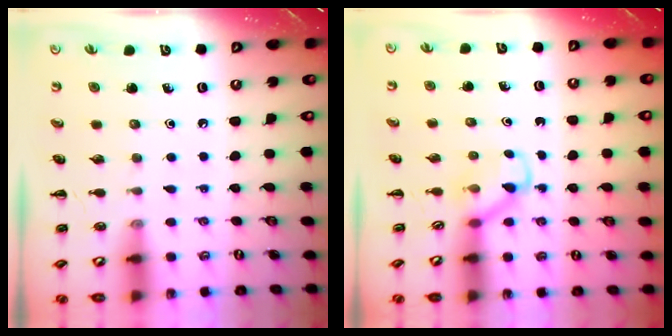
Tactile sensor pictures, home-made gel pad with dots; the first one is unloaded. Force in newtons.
{"total": 3.5, "press": 3.2, "slide": 1.4}